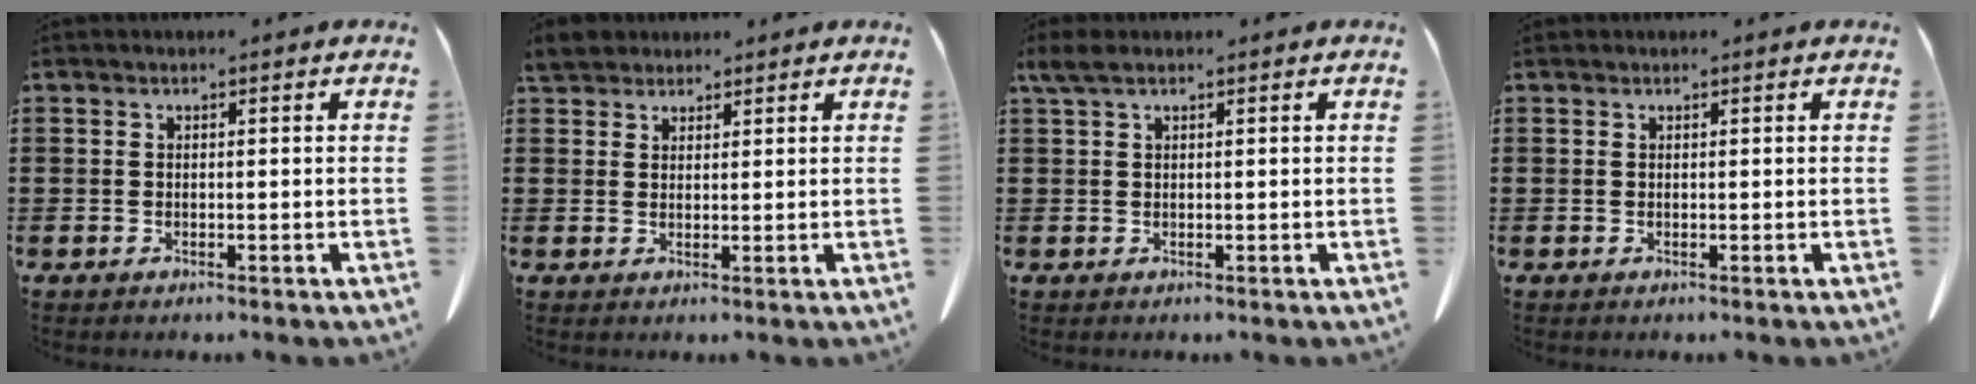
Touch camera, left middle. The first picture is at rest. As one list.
[{"total": 3.5, "force": [3.2, 1.3, 0.7], "torque": [-0.025, 0.002, 0.063]}, {"total": 2.0, "force": [1.2, 0.6, 1.5], "torque": [-0.033, 0.004, 0.021]}, {"total": 0.0}]